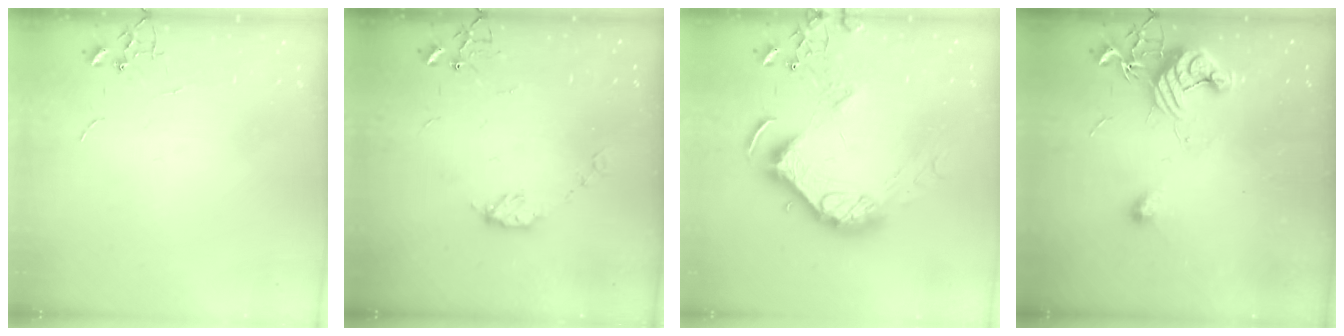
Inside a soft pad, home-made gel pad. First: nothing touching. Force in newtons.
{"total": 6.3, "press": 6.3, "slide": 0.6}
{"total": 16.1, "press": 16.0, "slide": 1.9}
{"total": 11.5, "press": 11.5, "slide": 0.5}